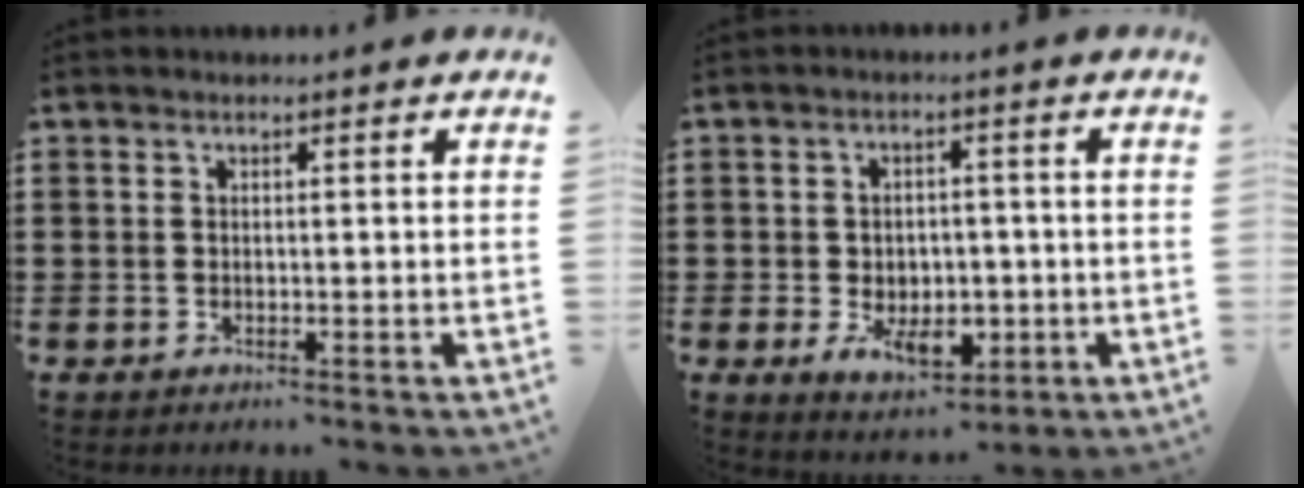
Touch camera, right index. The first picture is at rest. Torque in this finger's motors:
{"motor_torque": [1.38, 0.76, 0.47, 0.07]}